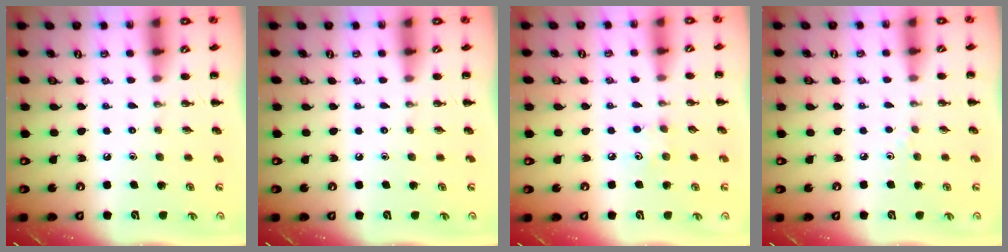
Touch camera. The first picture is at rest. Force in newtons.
{"total": 0.0}
{"total": 5.3, "press": 5.2, "slide": 1.3}
{"total": 2.2, "press": 2.1, "slide": 0.9}